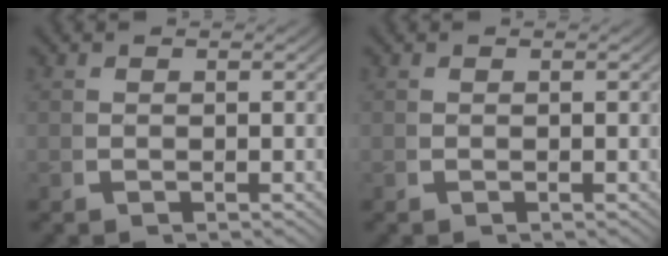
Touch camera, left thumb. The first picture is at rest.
{"total": 0.0}